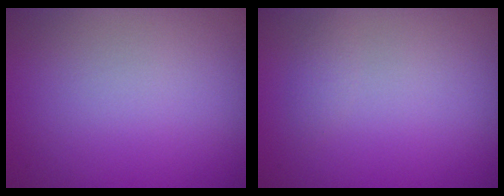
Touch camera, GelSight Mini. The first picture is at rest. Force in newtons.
{"total": 0.7, "press": 0.7, "slide": 0.1}